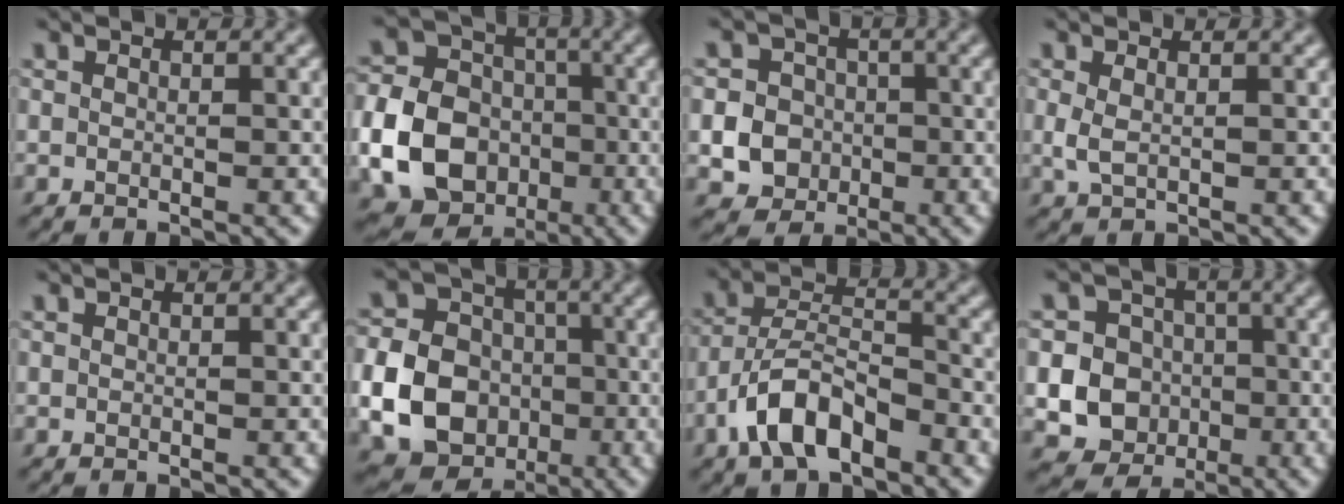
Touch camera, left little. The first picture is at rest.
{"total": 12.1, "force": [-3.3, 10.0, 5.9], "torque": [-0.128, -0.037, -0.077]}
{"total": 6.6, "force": [-1.7, 6.0, 2.0], "torque": [-0.033, 0.006, -0.054]}
{"total": 1.6, "force": [0.0, 0.8, 1.4], "torque": [-0.042, 0.001, 0.004]}
{"total": 0.0}
{"total": 14.1, "force": [-3.3, 12.4, 5.9], "torque": [-0.145, -0.034, -0.072]}
{"total": 6.3, "force": [-3.8, 2.6, 4.3], "torque": [-0.077, 0.011, -0.076]}
{"total": 11.2, "force": [-2.4, 10.5, 3.0], "torque": [-0.075, -0.002, -0.053]}